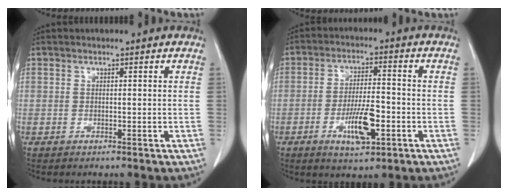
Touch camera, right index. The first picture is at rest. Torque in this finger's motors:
{"motor_torque": [0.03, 0.00, 0.01, 0.04]}